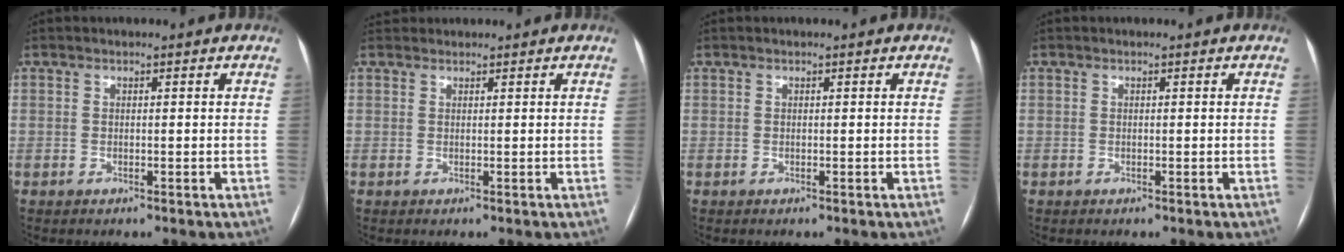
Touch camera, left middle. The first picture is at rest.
{"total": 1.7, "force": [1.6, 0.6, 0.0], "torque": [0.001, 0.025, 0.028]}
{"total": 0.0}
{"total": 0.0}